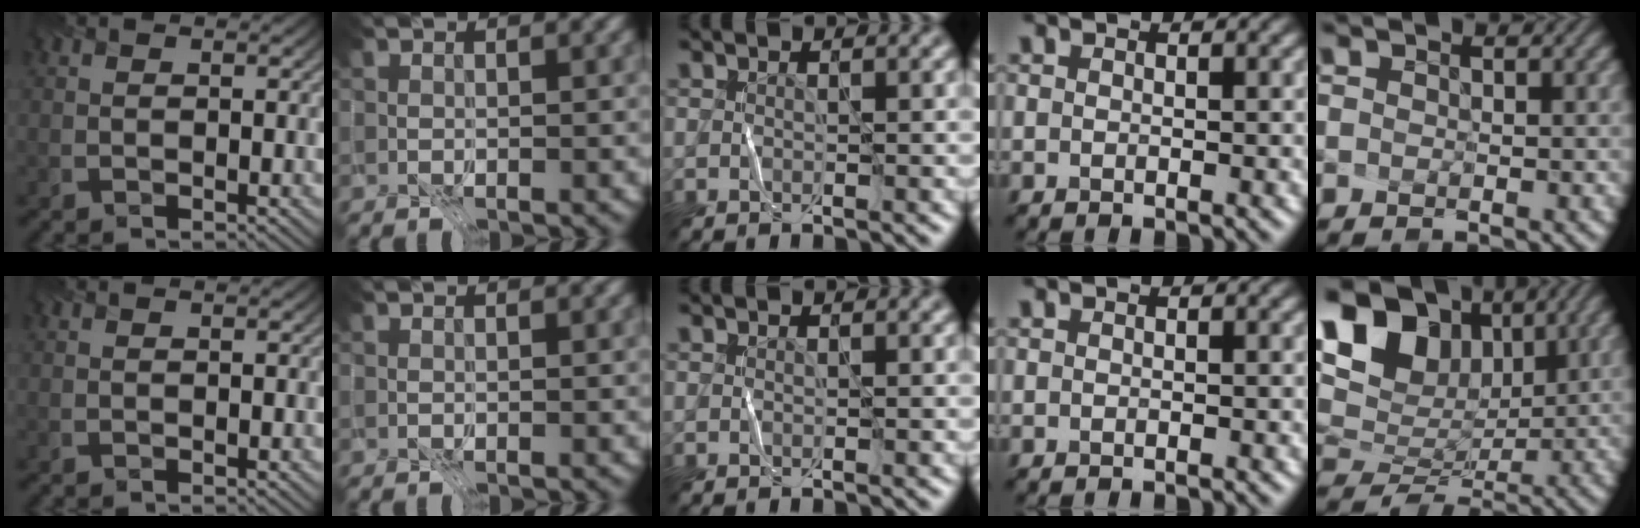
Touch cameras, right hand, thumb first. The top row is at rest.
{"little": {"total": 12.5, "force": [5.2, 8.8, 7.2], "torque": [-0.171, 0.024, 0.104]}}